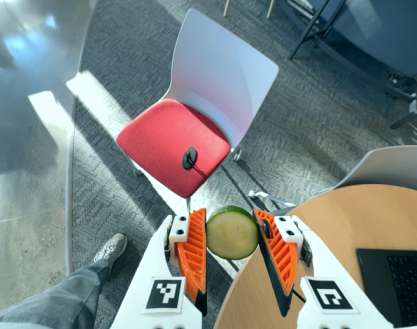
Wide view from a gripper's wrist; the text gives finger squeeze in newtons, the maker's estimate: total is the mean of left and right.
{"total": 8.6, "left": 9.0, "right": 8.3}